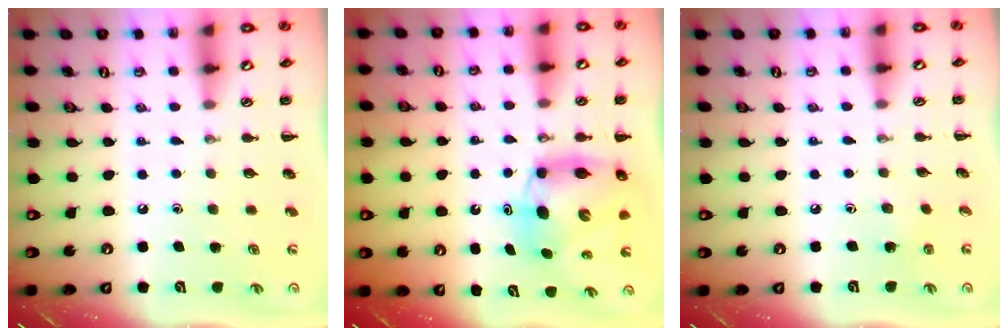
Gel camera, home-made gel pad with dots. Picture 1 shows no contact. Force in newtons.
{"total": 7.8, "press": 7.3, "slide": 2.6}
{"total": 1.7, "press": 1.5, "slide": 0.7}